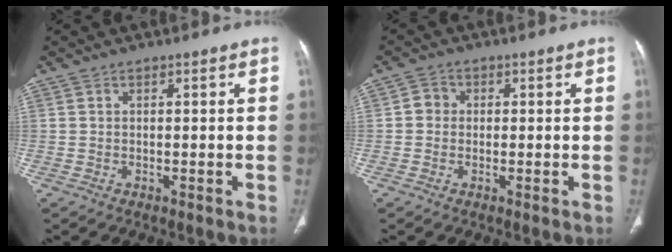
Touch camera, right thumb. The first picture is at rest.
{"total": 2.5, "force": [0.0, 2.3, 0.9], "torque": [-0.002, 0.006, -0.007]}